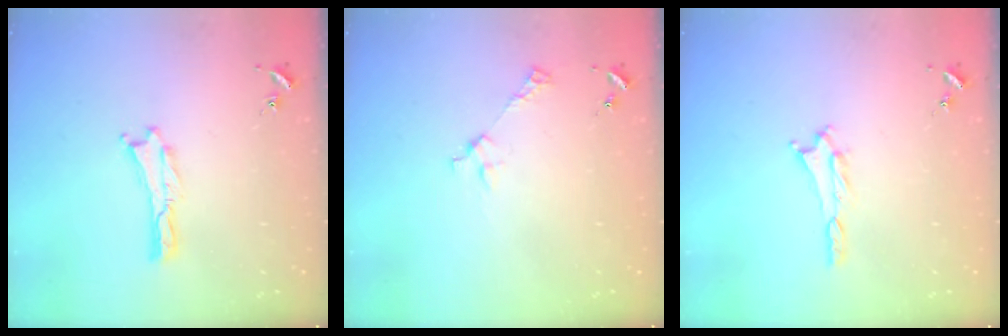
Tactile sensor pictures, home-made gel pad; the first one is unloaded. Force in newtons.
{"total": 2.9, "press": 2.9, "slide": 0.2}
{"total": 1.2, "press": 1.2, "slide": 0.2}